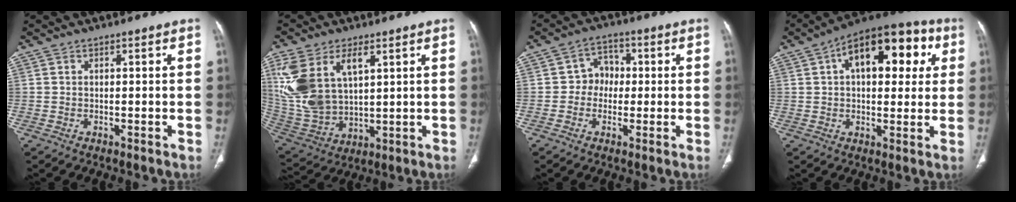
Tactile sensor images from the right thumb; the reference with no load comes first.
{"total": 17.1, "force": [6.2, 9.8, 12.6], "torque": [-0.266, -0.013, 0.139]}
{"total": 5.6, "force": [-0.1, 4.9, 2.6], "torque": [-0.007, 0.015, -0.014]}
{"total": 19.3, "force": [5.9, 10.2, 15.3], "torque": [-0.175, 0.026, 0.078]}